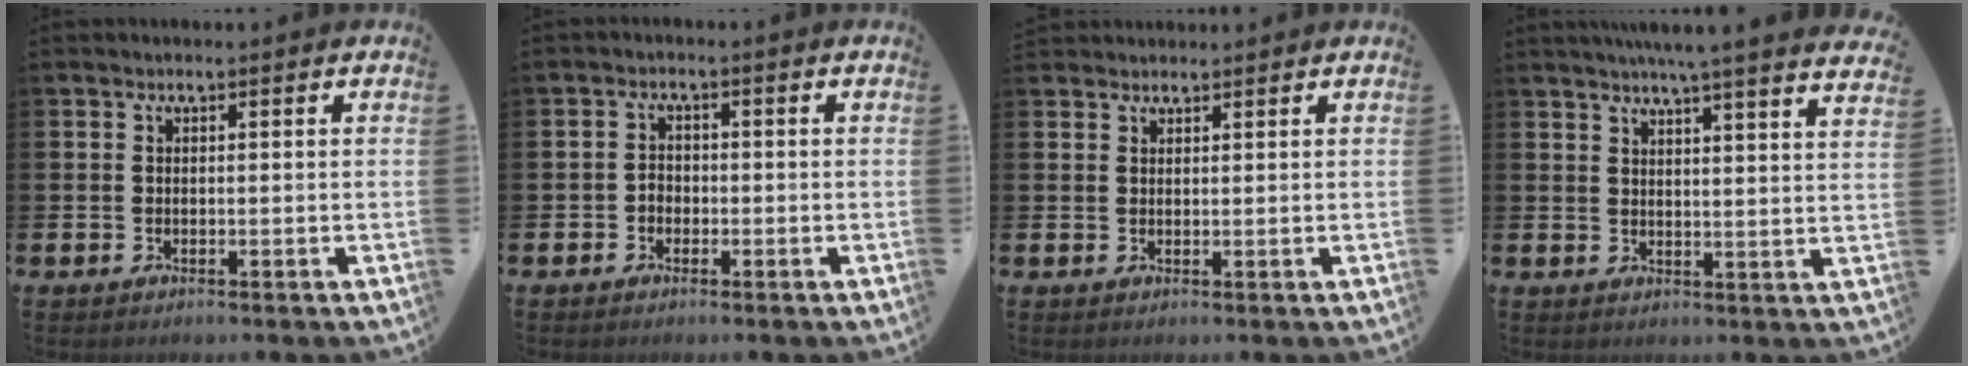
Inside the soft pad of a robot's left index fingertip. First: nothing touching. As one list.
[{"total": 1.6, "force": [-0.7, 1.4, 0.5], "torque": [-0.012, 0.005, -0.015]}, {"total": 1.6, "force": [1.6, 0.4, -0.1], "torque": [0.007, -0.003, 0.028]}, {"total": 5.8, "force": [5.4, -0.9, 1.8], "torque": [-0.042, -0.028, 0.093]}]